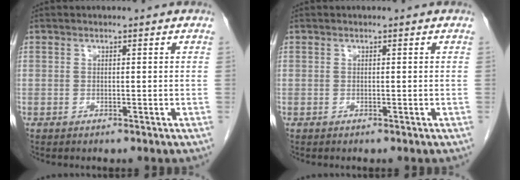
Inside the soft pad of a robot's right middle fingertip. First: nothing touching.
{"total": 0.0}